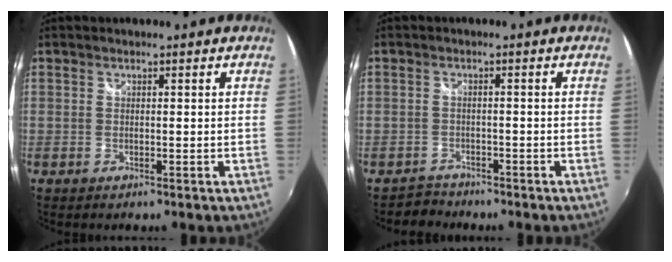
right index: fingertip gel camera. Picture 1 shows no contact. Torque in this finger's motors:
{"motor_torque": [-2.08, 0.01, -0.92, -0.21]}